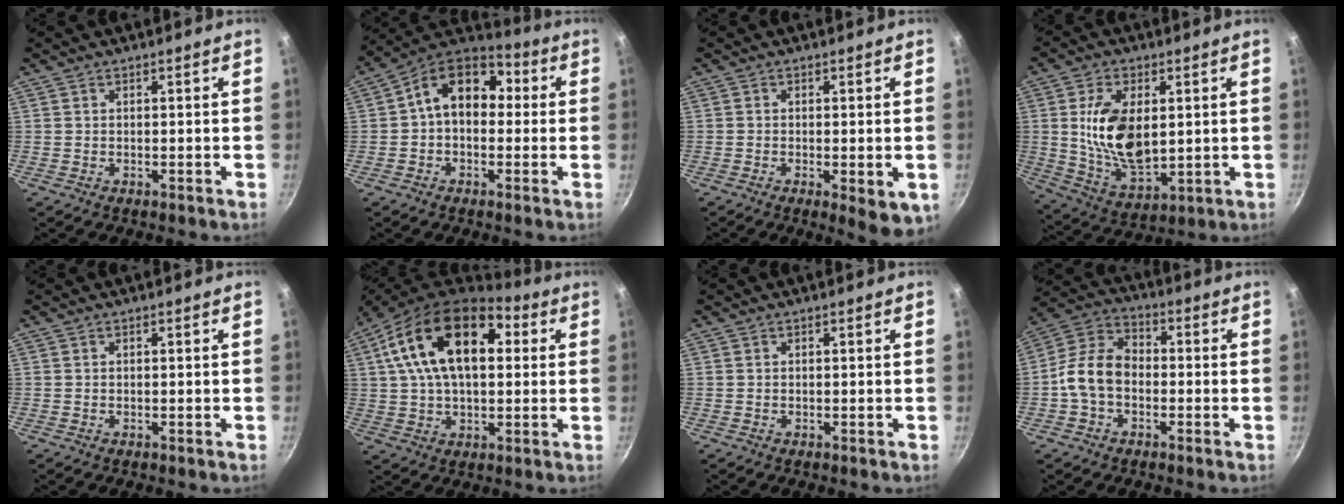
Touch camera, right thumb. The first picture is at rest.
{"total": 13.2, "force": [1.1, 9.0, 9.6], "torque": [-0.118, 0.041, 0.000]}
{"total": 5.9, "force": [-1.8, 1.7, 5.4], "torque": [-0.078, -0.015, -0.024]}
{"total": 14.7, "force": [1.9, 8.2, 12.1], "torque": [-0.210, -0.017, 0.047]}
{"total": 0.0}
{"total": 21.5, "force": [5.2, 12.3, 16.8], "torque": [-0.291, 0.028, 0.077]}
{"total": 0.0}
{"total": 10.4, "force": [-1.8, 7.5, 7.0], "torque": [-0.127, 0.038, -0.046]}